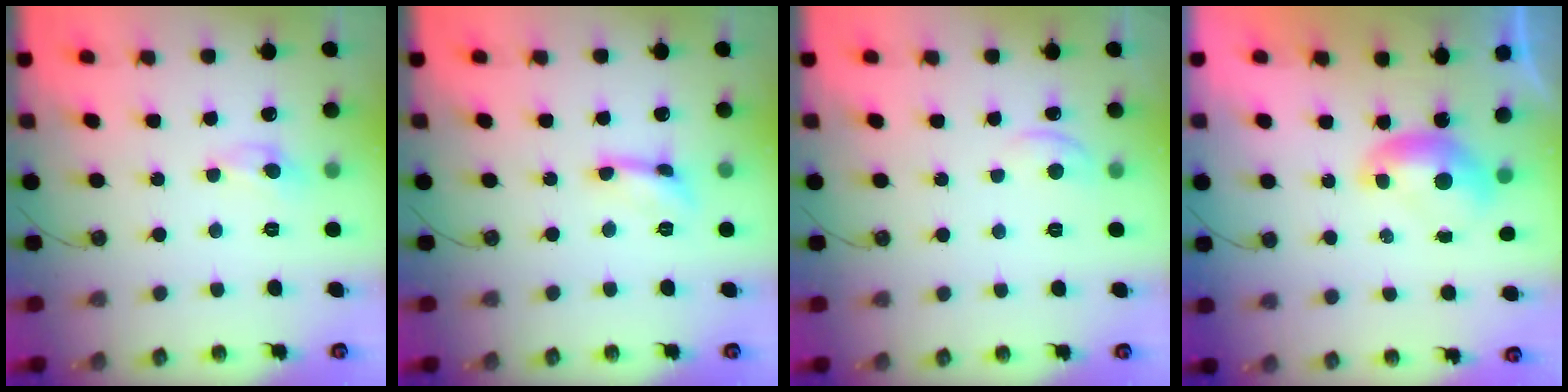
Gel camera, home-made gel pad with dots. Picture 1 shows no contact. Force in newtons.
{"total": 0.9, "press": 0.8, "slide": 0.1}
{"total": 0.6, "press": 0.0, "slide": 0.6}
{"total": 0.0}